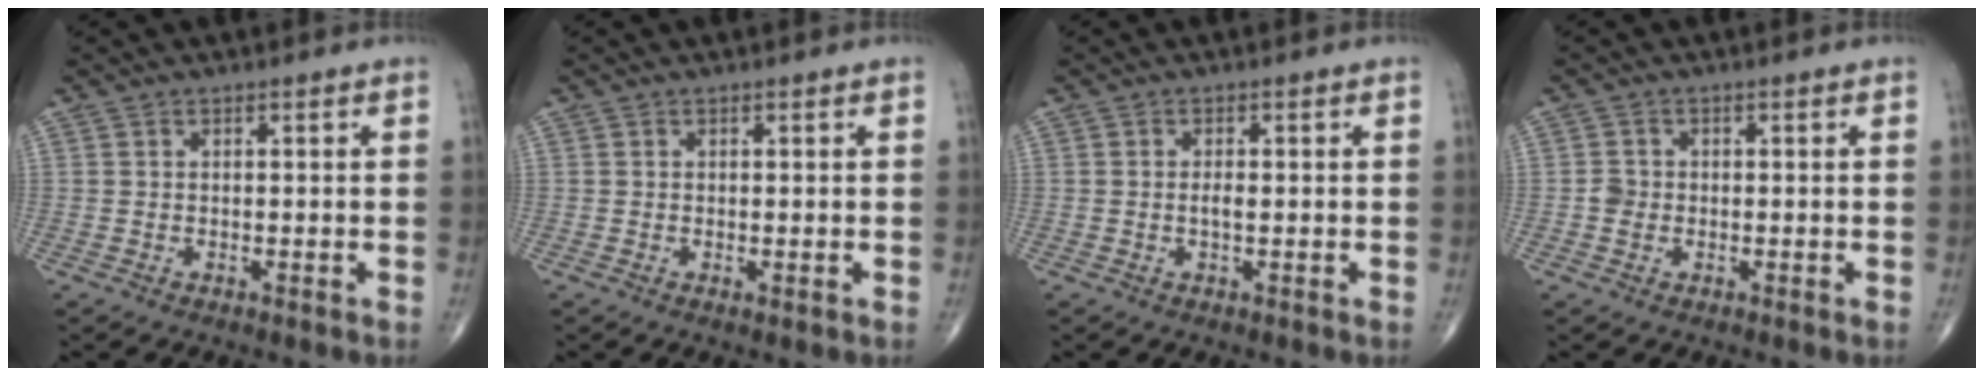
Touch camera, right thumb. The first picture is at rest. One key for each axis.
{"total": 0.6, "fx": 0.0, "fy": 0.2, "fz": 0.5, "tx": -0.013, "ty": -0.004, "tz": -0.002}
{"total": 1.4, "fx": -0.1, "fy": 0.5, "fz": 1.3, "tx": -0.026, "ty": 0.000, "tz": -0.003}
{"total": 2.0, "fx": -0.5, "fy": 1.7, "fz": 0.8, "tx": -0.009, "ty": 0.005, "tz": -0.010}